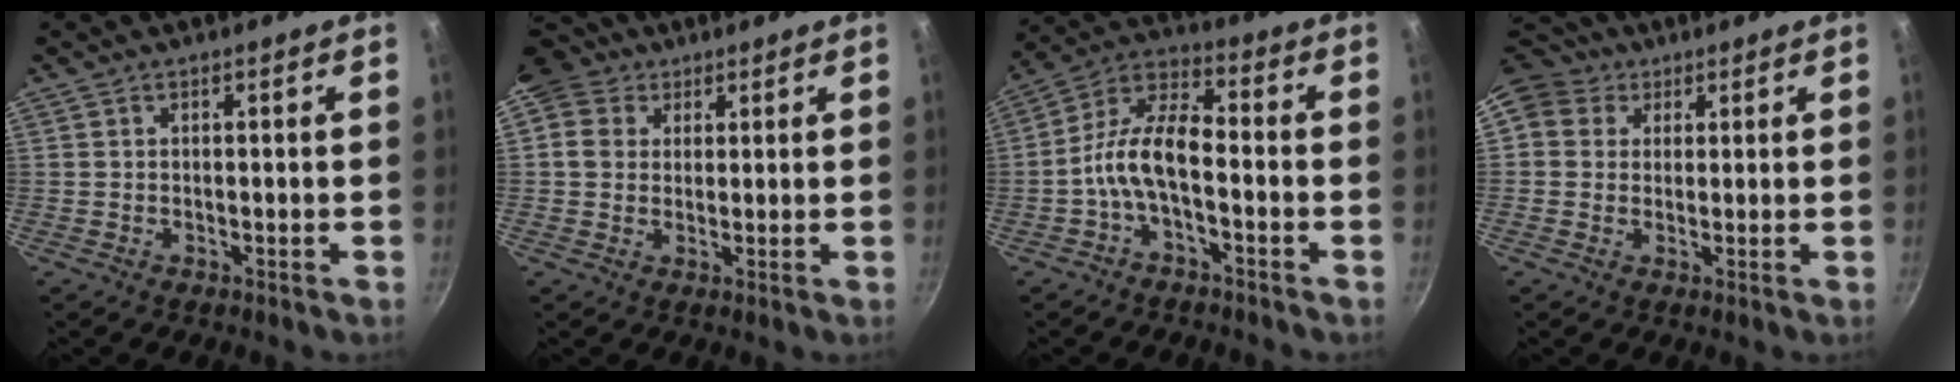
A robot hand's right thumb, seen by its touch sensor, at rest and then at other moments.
{"total": 6.8, "force": [2.8, 5.7, 2.6], "torque": [-0.017, 0.004, 0.037]}
{"total": 9.6, "force": [-3.1, 4.2, 8.1], "torque": [-0.155, 0.044, -0.071]}
{"total": 9.3, "force": [3.9, 7.7, 3.6], "torque": [-0.045, 0.009, 0.057]}